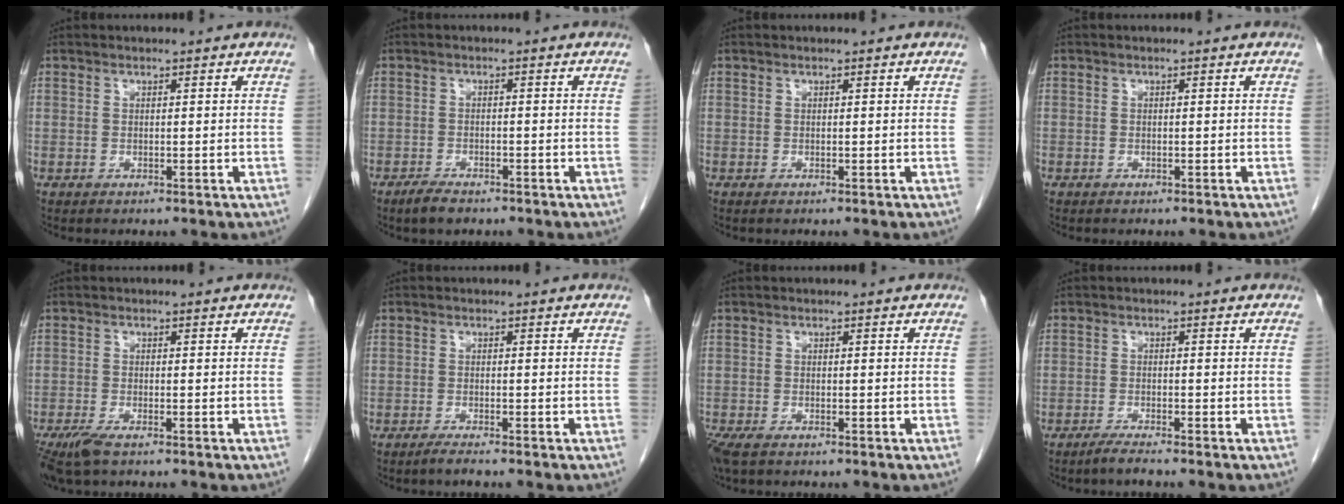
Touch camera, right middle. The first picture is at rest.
{"total": 2.9, "force": [-2.3, 1.0, 1.5], "torque": [-0.034, -0.002, -0.037]}
{"total": 0.0}
{"total": 0.0}
{"total": 4.0, "force": [-2.8, 0.9, 2.8], "torque": [-0.061, -0.011, -0.051]}
{"total": 1.4, "force": [-1.2, -0.3, 0.7], "torque": [-0.018, -0.002, -0.025]}
{"total": 3.9, "force": [-2.7, 1.5, 2.3], "torque": [-0.053, -0.013, -0.048]}
{"total": 2.0, "force": [-1.7, -0.4, 0.9], "torque": [-0.026, -0.004, -0.036]}